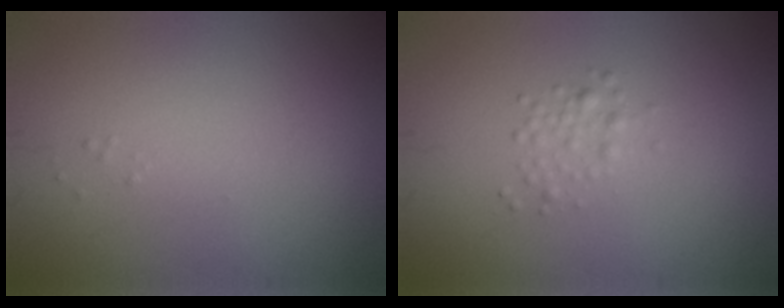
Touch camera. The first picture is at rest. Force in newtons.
{"total": 1.3, "press": 1.3, "slide": 0.0}